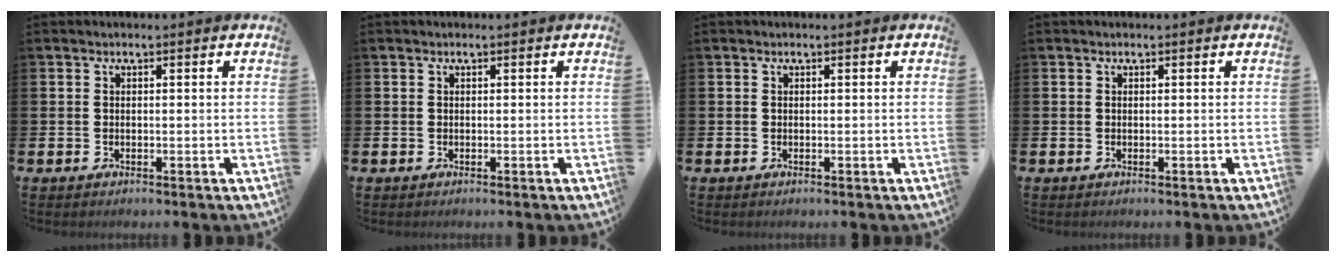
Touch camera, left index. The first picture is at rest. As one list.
[{"total": 0.0}, {"total": 0.0}, {"total": 0.0}]